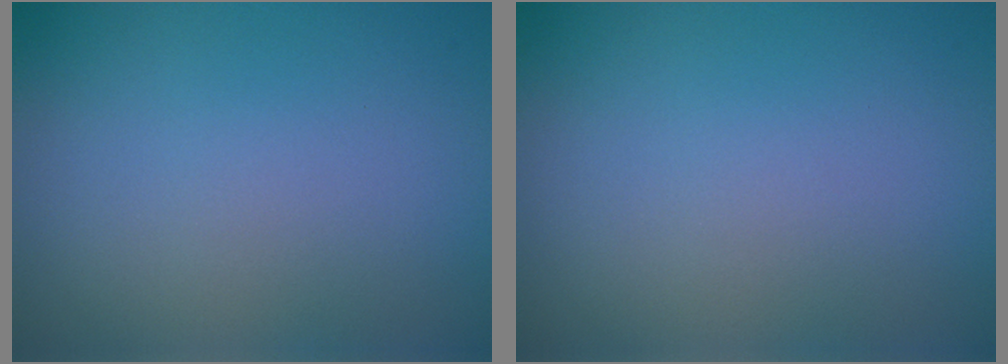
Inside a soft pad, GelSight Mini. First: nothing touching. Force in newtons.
{"total": 0.0}